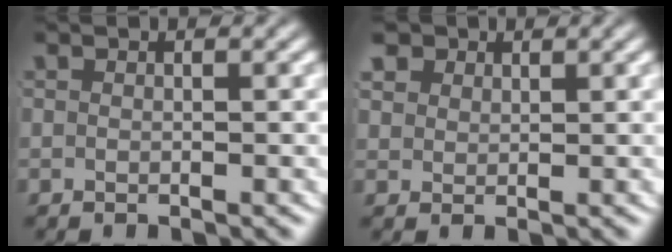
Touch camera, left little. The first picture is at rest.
{"total": 3.0, "force": [1.8, 2.2, 1.1], "torque": [-0.034, -0.006, 0.037]}